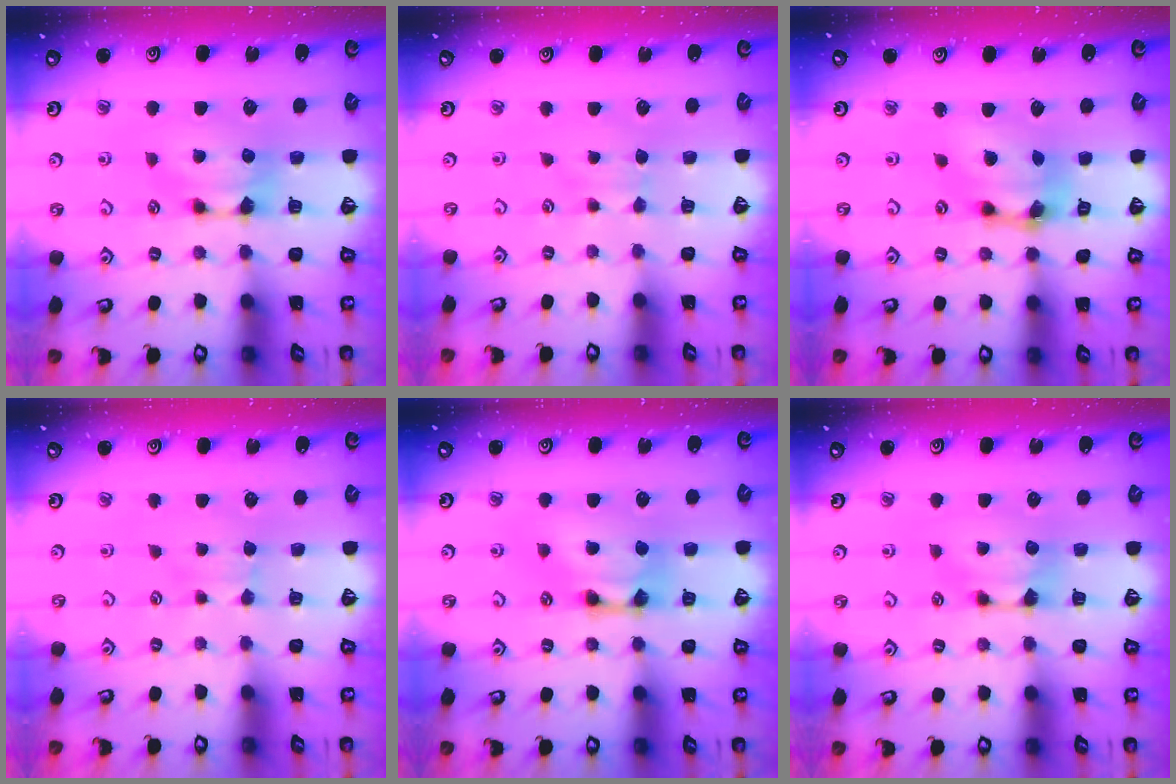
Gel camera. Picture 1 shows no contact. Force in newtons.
{"total": 2.3, "press": 2.2, "slide": 0.5}
{"total": 6.0, "press": 5.6, "slide": 2.2}
{"total": 2.4, "press": 2.3, "slide": 0.5}
{"total": 3.1, "press": 3.1, "slide": 0.3}
{"total": 0.0}